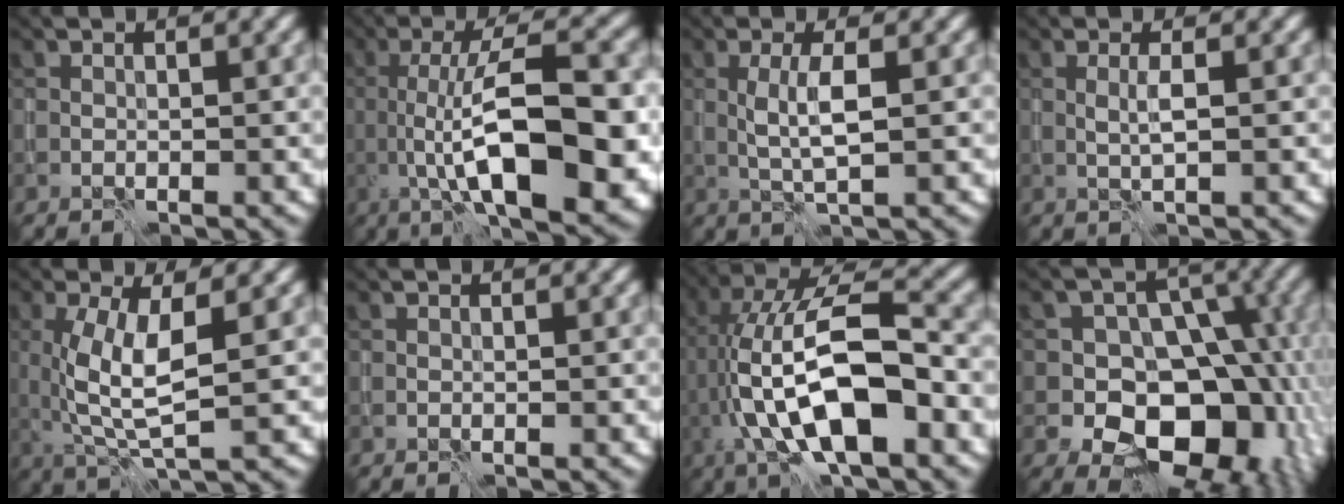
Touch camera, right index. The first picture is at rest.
{"total": 12.0, "force": [-2.1, 3.8, 11.2], "torque": [-0.168, -0.001, -0.040]}
{"total": 2.9, "force": [0.0, 0.4, 2.8], "torque": [-0.058, 0.004, 0.000]}
{"total": 1.3, "force": [0.0, -0.1, 1.3], "torque": [-0.028, 0.002, -0.001]}
{"total": 5.4, "force": [0.4, 1.8, 5.1], "torque": [-0.118, -0.010, 0.013]}
{"total": 0.0}
{"total": 12.4, "force": [-2.1, 4.8, 11.3], "torque": [-0.201, 0.015, -0.046]}
{"total": 13.2, "force": [-2.8, 9.9, 8.4], "torque": [-0.066, 0.008, -0.065]}